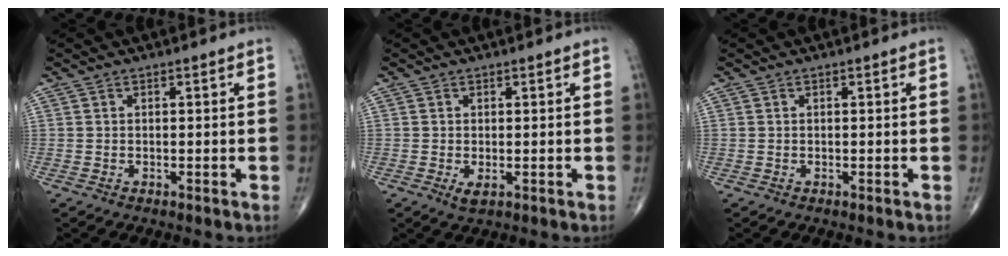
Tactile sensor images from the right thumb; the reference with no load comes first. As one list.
[{"total": 1.6, "force": [-0.4, 0.6, 1.4], "torque": [-0.029, -0.007, -0.003]}, {"total": 0.0}]